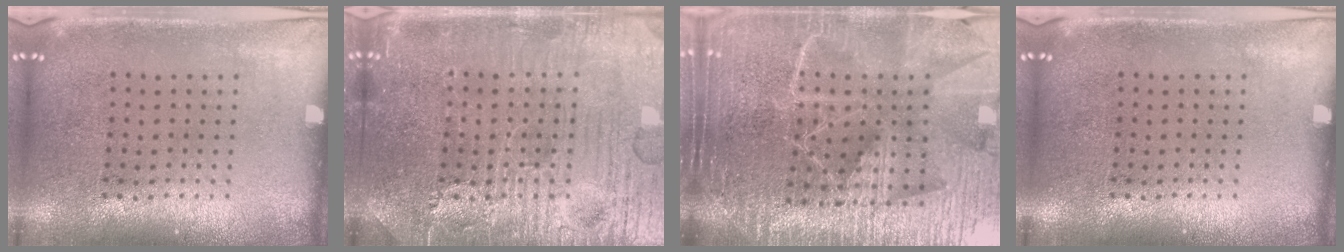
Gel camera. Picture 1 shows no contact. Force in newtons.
{"total": 4.8, "press": 4.7, "slide": 0.5}
{"total": 6.2, "press": 5.4, "slide": 3.1}
{"total": 0.0}